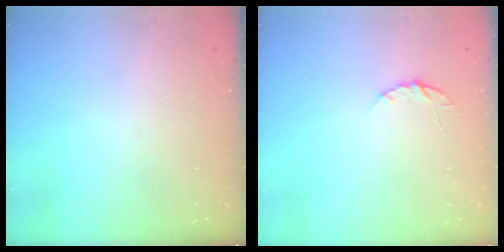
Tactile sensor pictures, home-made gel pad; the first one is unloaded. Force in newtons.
{"total": 4.3, "press": 4.3, "slide": 0.5}